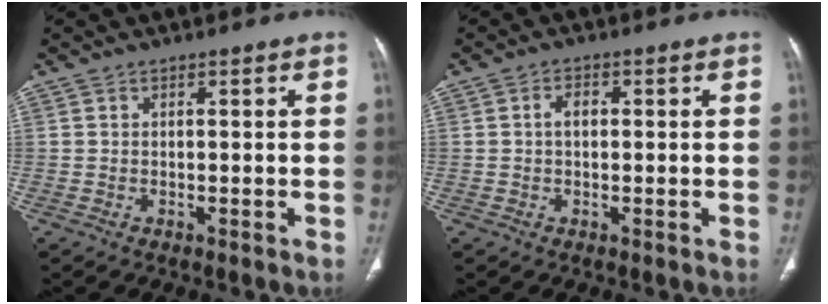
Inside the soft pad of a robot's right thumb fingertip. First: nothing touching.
{"total": 2.3, "force": [0.1, 1.5, 1.7], "torque": [-0.026, 0.009, -0.001]}